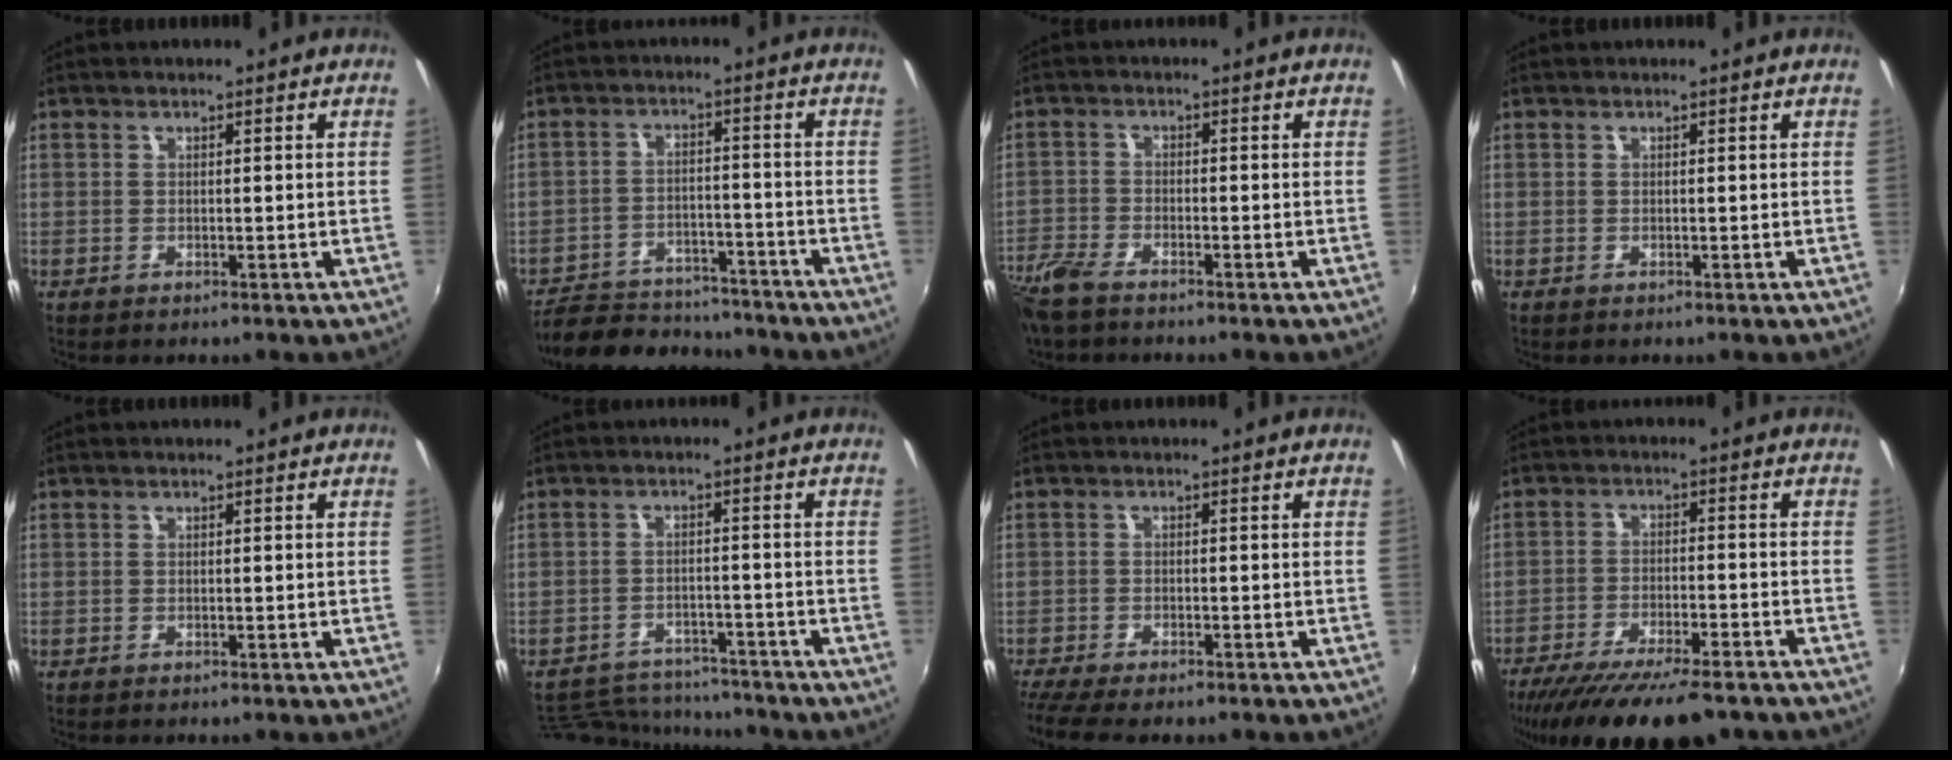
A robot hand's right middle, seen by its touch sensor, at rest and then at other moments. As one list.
[{"total": 15.7, "force": [-13.7, 5.7, 5.1], "torque": [-0.125, 0.008, -0.194]}, {"total": 7.3, "force": [-5.9, 2.2, 3.6], "torque": [-0.098, -0.022, -0.123]}, {"total": 0.0}, {"total": 0.0}, {"total": 12.5, "force": [-11.5, 3.8, 3.0], "torque": [-0.080, 0.010, -0.165]}, {"total": 7.3, "force": [-6.2, 1.1, 3.7], "torque": [-0.094, -0.039, -0.107]}, {"total": 18.7, "force": [-15.2, 4.0, 10.0], "torque": [-0.192, -0.046, -0.232]}]